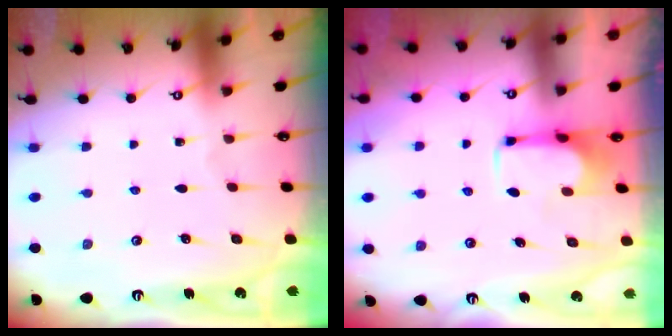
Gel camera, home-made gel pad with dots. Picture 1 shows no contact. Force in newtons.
{"total": 2.1, "press": 1.9, "slide": 0.8}